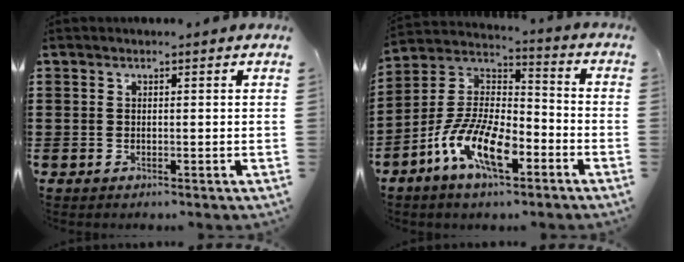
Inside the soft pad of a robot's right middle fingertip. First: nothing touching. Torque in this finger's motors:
{"motor_torque": [2.14, 0.00, 1.05, 0.21]}